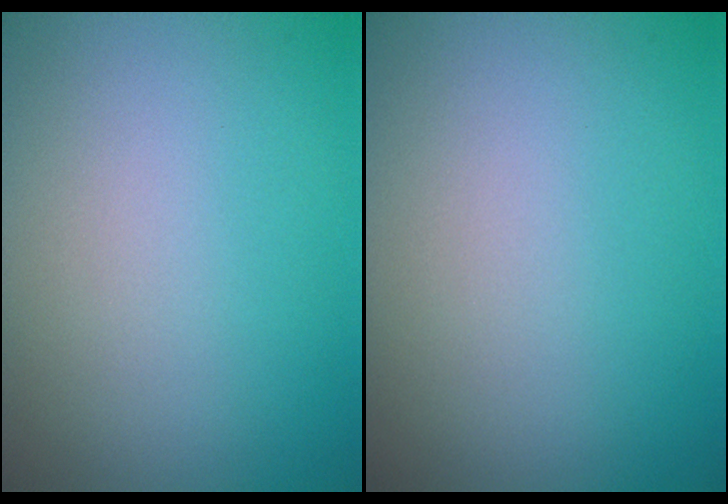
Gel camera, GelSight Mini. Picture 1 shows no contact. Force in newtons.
{"total": 0.0}